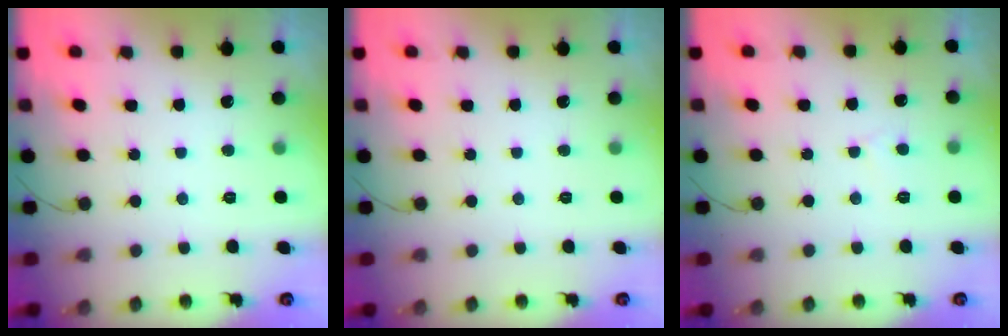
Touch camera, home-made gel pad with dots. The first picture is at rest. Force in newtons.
{"total": 0.0}
{"total": 2.3, "press": 2.3, "slide": 0.2}